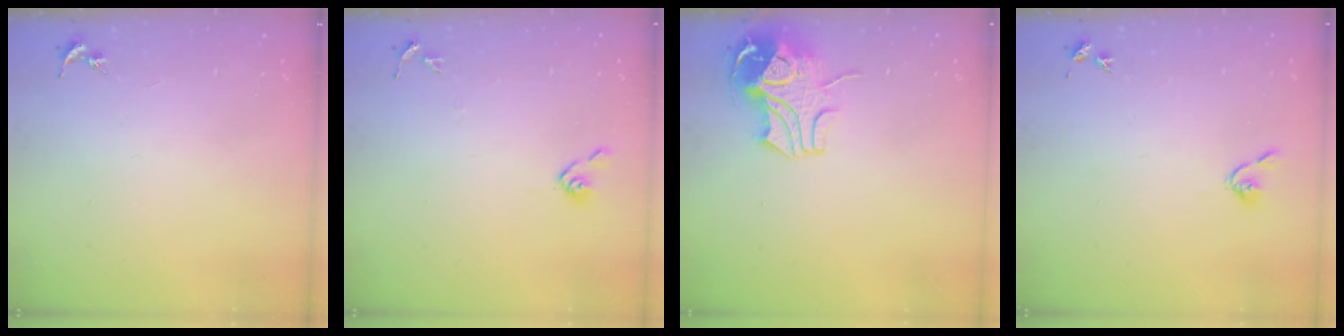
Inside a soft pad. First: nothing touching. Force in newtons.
{"total": 5.9, "press": 5.9, "slide": 0.5}
{"total": 13.3, "press": 13.2, "slide": 1.7}
{"total": 4.0, "press": 4.0, "slide": 0.7}